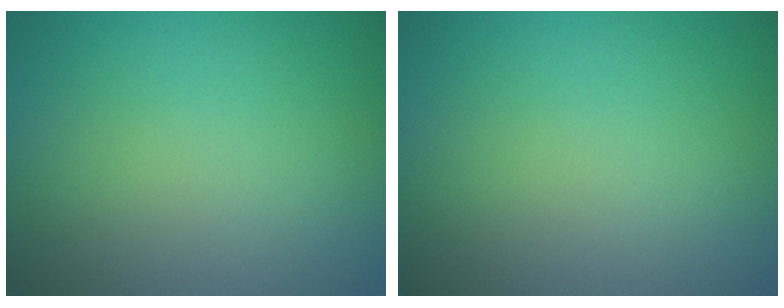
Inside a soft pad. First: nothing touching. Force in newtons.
{"total": 0.0}